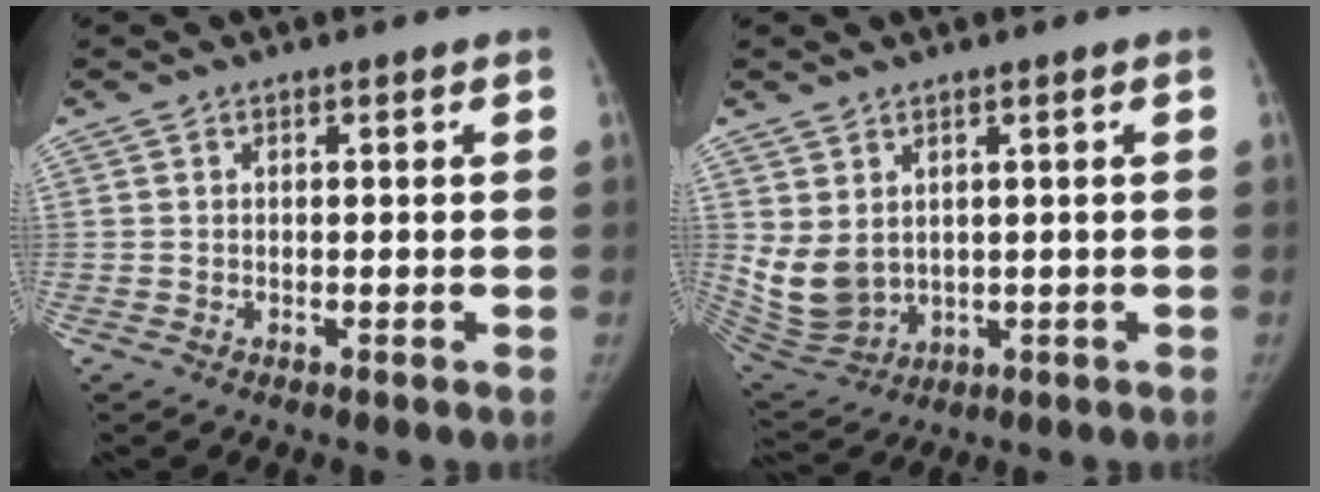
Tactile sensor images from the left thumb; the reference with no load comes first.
{"total": 8.6, "force": [1.7, 6.5, 5.4], "torque": [-0.099, -0.016, 0.059]}